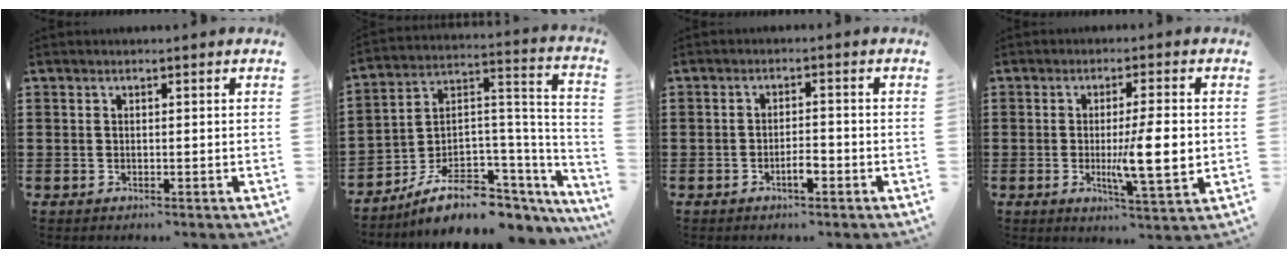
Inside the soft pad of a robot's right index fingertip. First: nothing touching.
{"total": 9.8, "force": [-6.1, 5.4, 5.5], "torque": [-0.107, 0.013, -0.107]}
{"total": 3.0, "force": [-1.4, 0.9, 2.6], "torque": [-0.045, 0.003, -0.025]}
{"total": 8.9, "force": [-0.4, 1.6, 8.8], "torque": [-0.148, -0.012, -0.007]}